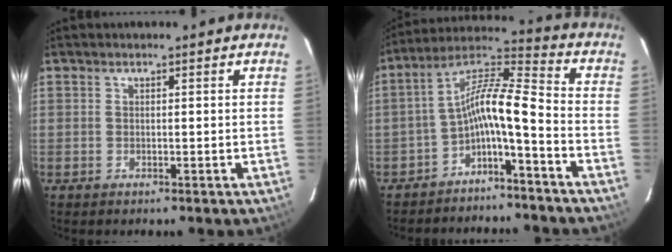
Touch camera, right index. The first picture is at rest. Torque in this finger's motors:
{"motor_torque": [1.16, -0.97, 0.62, 0.16]}